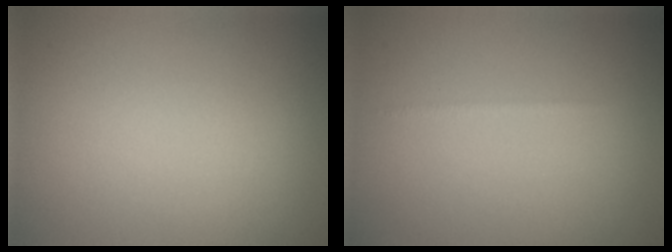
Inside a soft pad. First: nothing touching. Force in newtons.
{"total": 0.5, "press": 0.5, "slide": 0.1}